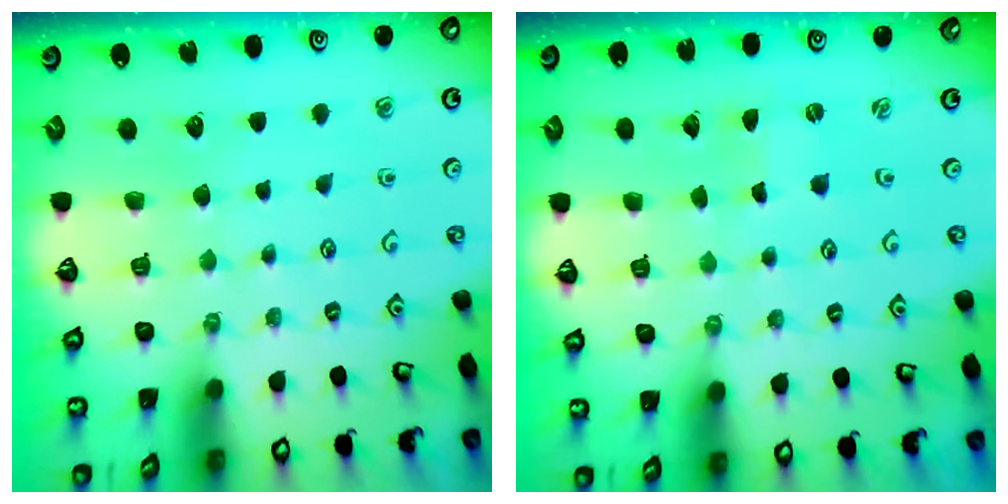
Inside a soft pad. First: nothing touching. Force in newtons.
{"total": 0.0}